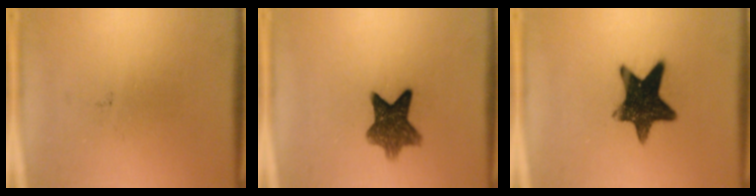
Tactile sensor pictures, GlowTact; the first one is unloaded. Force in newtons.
{"total": 8.0}
{"total": 13.3}